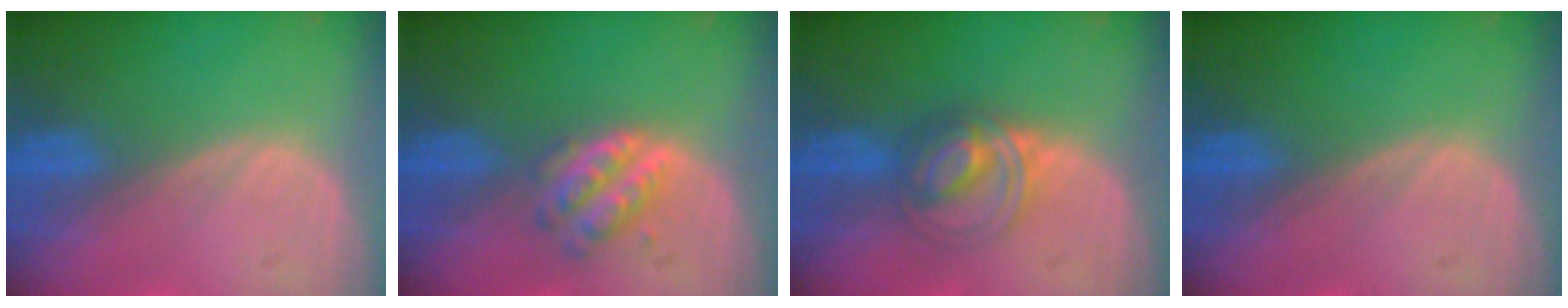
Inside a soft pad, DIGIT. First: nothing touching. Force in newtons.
{"total": 5.0, "press": 4.4, "slide": 2.4}
{"total": 5.9, "press": 5.4, "slide": 2.2}
{"total": 0.0}